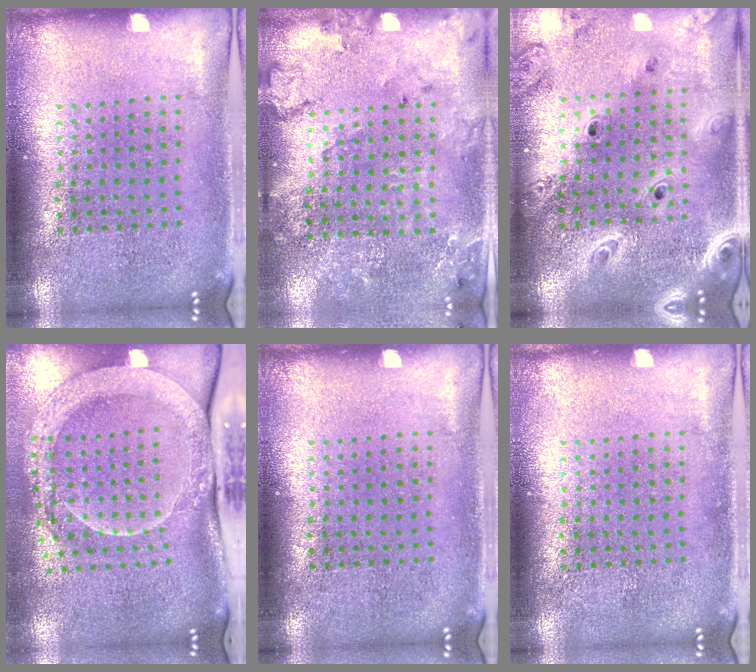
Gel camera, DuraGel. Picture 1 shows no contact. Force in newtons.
{"total": 1.8, "press": 1.7, "slide": 0.5}
{"total": 2.7, "press": 2.3, "slide": 1.3}
{"total": 2.4, "press": 2.1, "slide": 1.1}
{"total": 0.0}
{"total": 0.0}